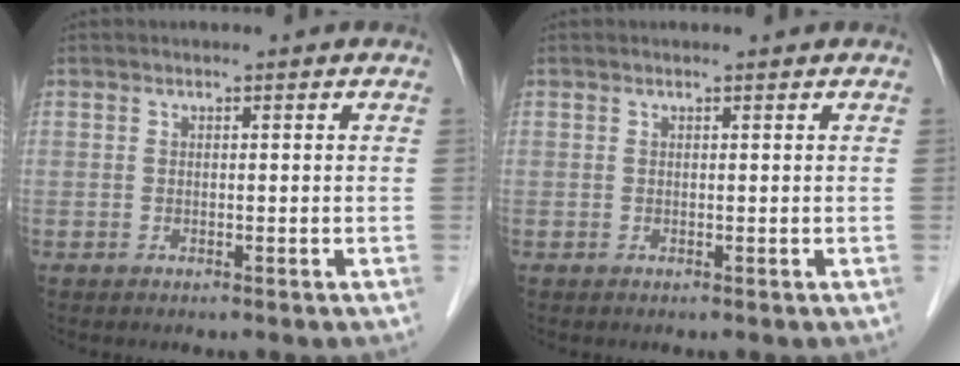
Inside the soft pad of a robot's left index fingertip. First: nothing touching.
{"total": 0.0}